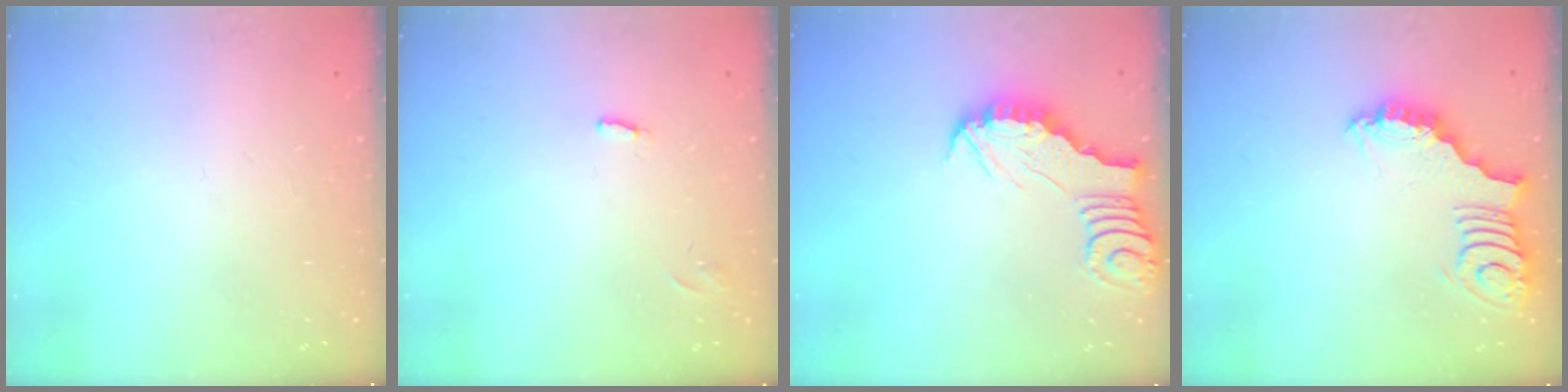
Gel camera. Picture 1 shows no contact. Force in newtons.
{"total": 3.6, "press": 3.6, "slide": 0.1}
{"total": 2.8, "press": 2.7, "slide": 0.3}
{"total": 3.0, "press": 2.9, "slide": 0.5}